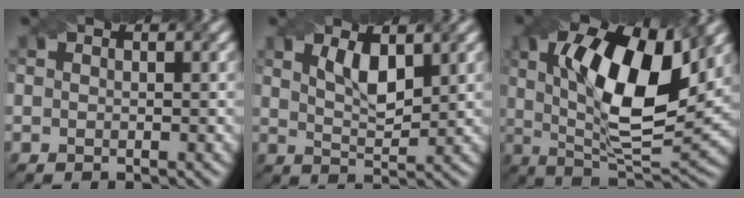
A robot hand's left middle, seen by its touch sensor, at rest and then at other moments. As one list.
[{"total": 3.3, "force": [1.7, 1.2, 2.6], "torque": [-0.053, -0.003, 0.034]}, {"total": 12.8, "force": [3.2, 4.9, 11.4], "torque": [-0.184, 0.003, 0.051]}]